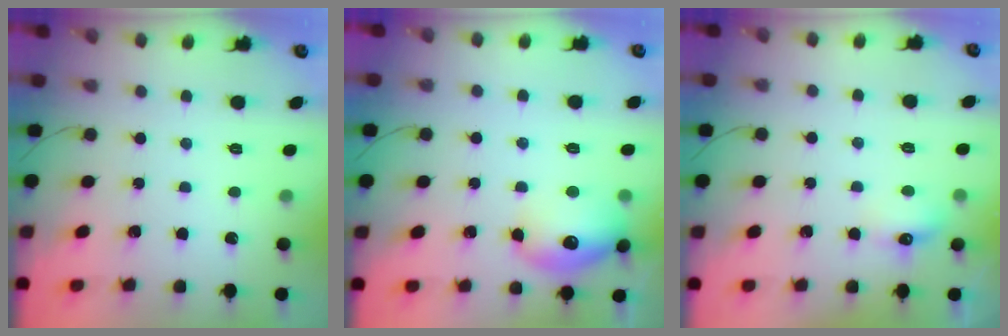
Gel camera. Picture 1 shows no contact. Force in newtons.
{"total": 15.5, "press": 15.4, "slide": 1.4}
{"total": 6.0, "press": 5.9, "slide": 1.2}